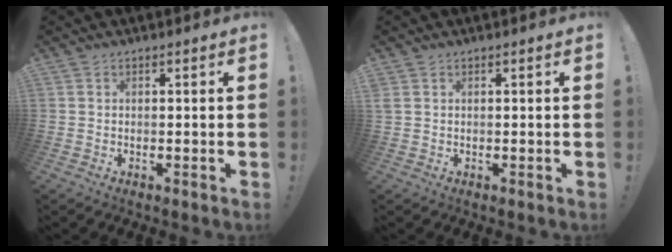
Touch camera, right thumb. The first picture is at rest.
{"total": 0.7, "force": [0.3, 0.3, 0.6], "torque": [-0.014, 0.002, 0.007]}